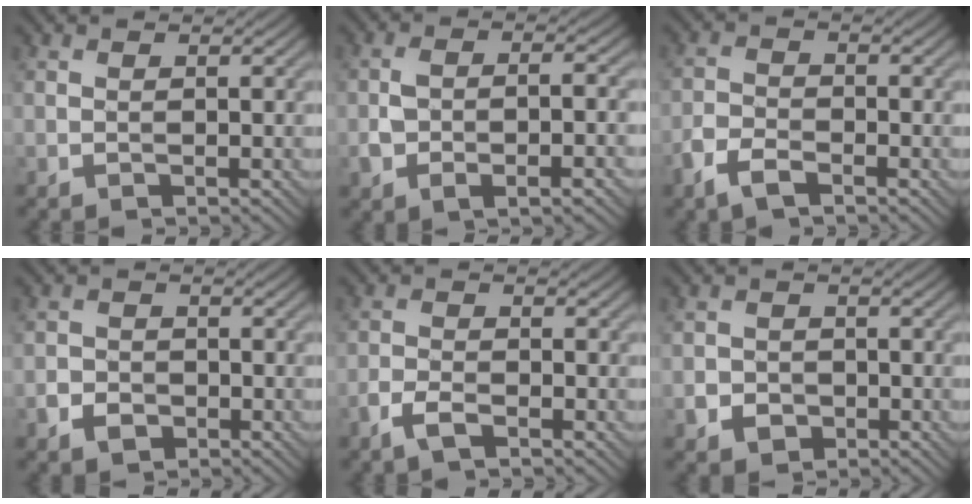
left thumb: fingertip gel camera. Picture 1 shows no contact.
{"total": 6.7, "force": [-2.9, 2.9, 5.3], "torque": [-0.101, -0.011, -0.046]}
{"total": 4.1, "force": [-2.8, 1.8, 2.4], "torque": [-0.055, -0.006, -0.064]}
{"total": 2.6, "force": [-1.4, 2.0, 1.1], "torque": [-0.015, -0.003, -0.028]}
{"total": 2.8, "force": [-1.8, 1.0, 1.9], "torque": [-0.046, -0.002, -0.042]}
{"total": 3.1, "force": [-1.3, 2.6, 0.9], "torque": [-0.012, -0.005, -0.028]}